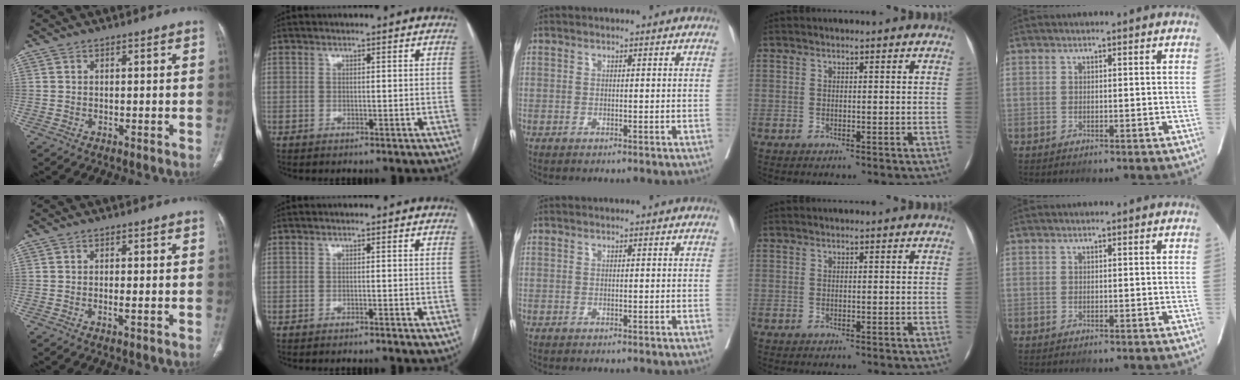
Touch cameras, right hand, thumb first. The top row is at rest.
{"thumb": {"total": 1.2, "force": [-0.4, 0.2, 1.2], "torque": [-0.023, -0.003, -0.009]}, "index": {"total": 1.1, "force": [-0.8, 0.0, 0.8], "torque": [-0.012, 0.000, -0.009]}}